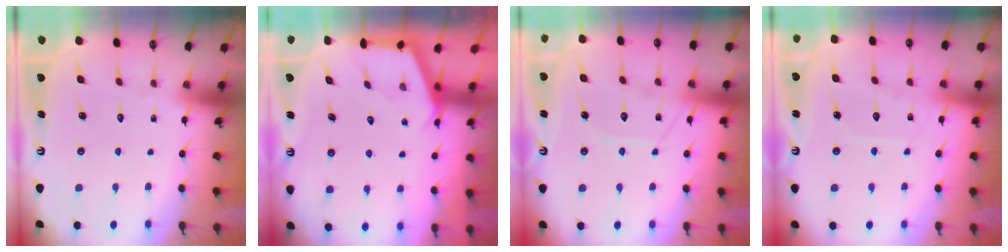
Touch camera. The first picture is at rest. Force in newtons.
{"total": 2.9, "press": 2.9, "slide": 0.3}
{"total": 10.7, "press": 10.7, "slide": 0.9}
{"total": 6.4, "press": 6.4, "slide": 0.7}